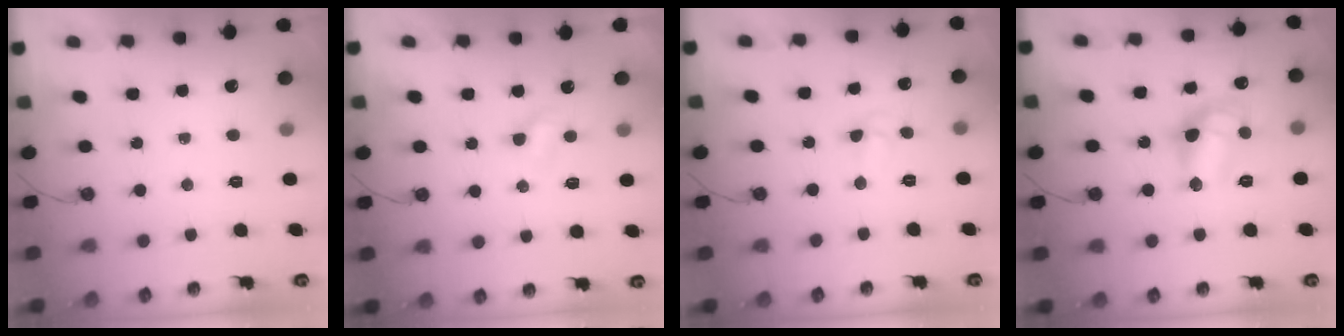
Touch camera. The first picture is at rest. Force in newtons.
{"total": 2.7, "press": 2.6, "slide": 0.4}
{"total": 5.8, "press": 5.6, "slide": 1.4}
{"total": 12.4, "press": 12.4, "slide": 0.7}